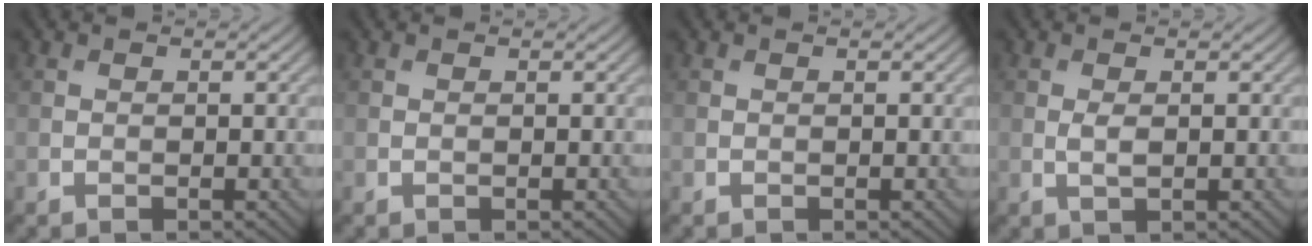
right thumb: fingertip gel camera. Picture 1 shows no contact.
{"total": 0.0}
{"total": 0.0}
{"total": 1.6, "force": [0.1, 0.6, 1.4], "torque": [-0.036, -0.001, 0.003]}